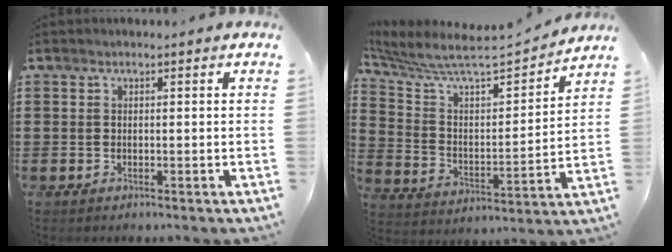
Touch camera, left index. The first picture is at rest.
{"total": 7.3, "force": [6.7, 0.8, 2.7], "torque": [-0.087, -0.058, 0.108]}